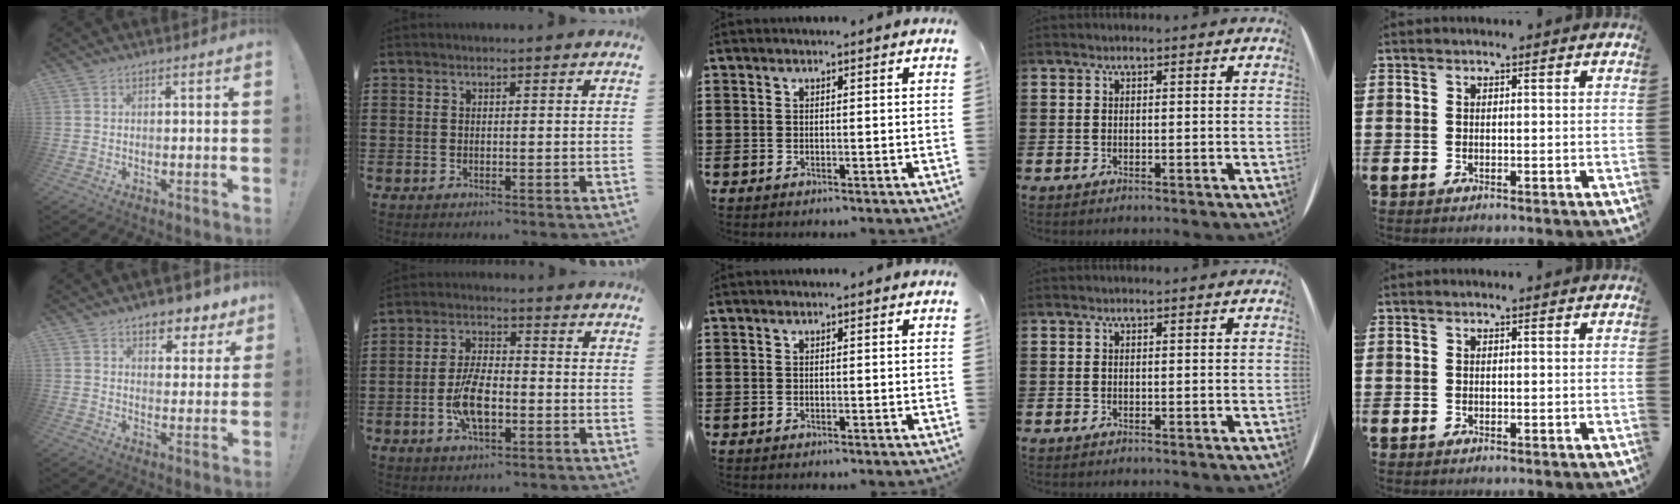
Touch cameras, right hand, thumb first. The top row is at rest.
{"thumb": {"total": 7.5, "force": [5.7, 3.9, 2.9], "torque": [-0.031, -0.041, 0.103]}, "index": {"total": 7.4, "force": [-1.9, 3.3, 6.3], "torque": [-0.142, -0.001, -0.042]}}